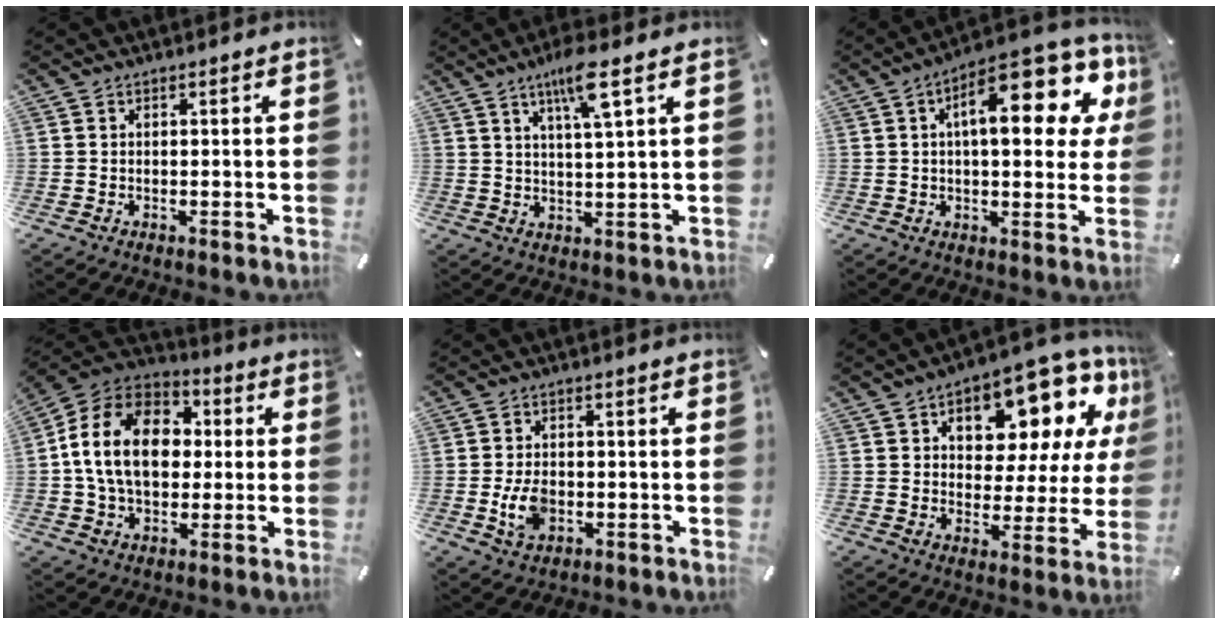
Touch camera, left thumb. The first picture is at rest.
{"total": 8.1, "force": [4.5, 0.9, 6.7], "torque": [-0.124, -0.004, 0.073]}
{"total": 18.9, "force": [6.9, 7.8, 15.8], "torque": [-0.222, -0.027, 0.104]}
{"total": 17.5, "force": [1.0, 13.3, 11.3], "torque": [-0.247, 0.015, 0.016]}
{"total": 6.6, "force": [-1.2, 4.7, 4.5], "torque": [-0.093, -0.002, -0.024]}
{"total": 13.7, "force": [8.9, 7.4, 7.5], "torque": [-0.103, -0.073, 0.147]}